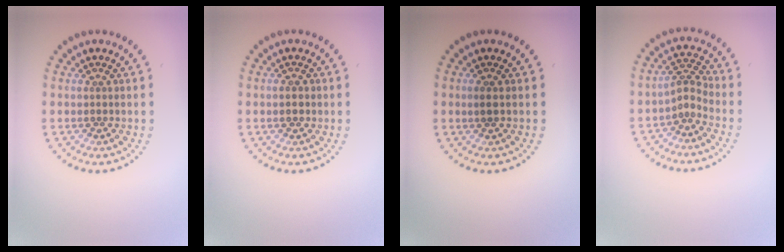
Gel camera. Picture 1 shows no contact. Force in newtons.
{"total": 1.1, "press": 1.1, "slide": 0.1}
{"total": 0.8, "press": 0.7, "slide": 0.3}
{"total": 2.1, "press": 1.4, "slide": 1.5}